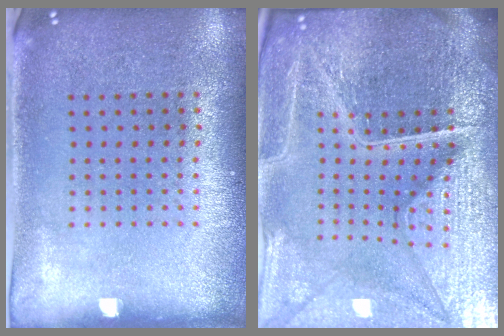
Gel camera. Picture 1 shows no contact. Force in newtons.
{"total": 6.9, "press": 6.1, "slide": 3.3}